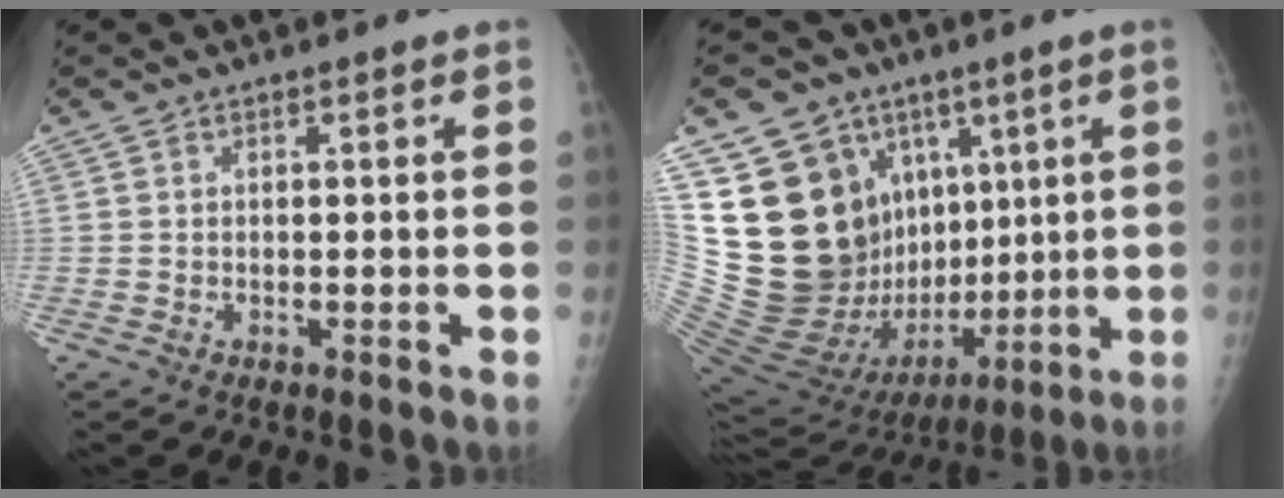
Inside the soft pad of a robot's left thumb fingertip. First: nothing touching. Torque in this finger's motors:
{"motor_torque": [0.82, 1.02, 0.28, -0.32, 0.10]}